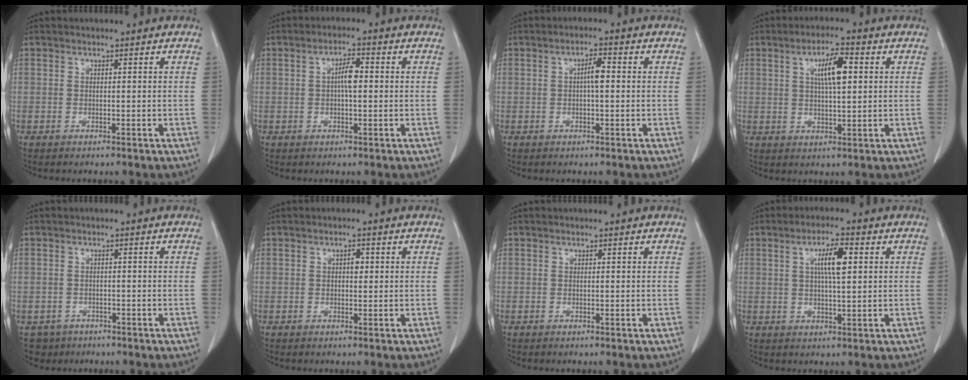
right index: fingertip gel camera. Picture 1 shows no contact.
{"total": 3.4, "force": [0.2, 0.8, 3.3], "torque": [-0.058, 0.008, 0.001]}
{"total": 2.8, "force": [0.1, 0.5, 2.7], "torque": [-0.048, 0.005, 0.001]}
{"total": 6.3, "force": [1.8, 1.3, 5.9], "torque": [-0.104, 0.006, 0.031]}
{"total": 3.6, "force": [-2.3, 2.8, -0.1], "torque": [0.003, 0.006, -0.035]}
{"total": 1.4, "force": [0.2, 0.7, 1.2], "torque": [-0.016, 0.003, 0.002]}
{"total": 0.0}
{"total": 5.7, "force": [1.5, 0.9, 5.4], "torque": [-0.096, 0.005, 0.027]}